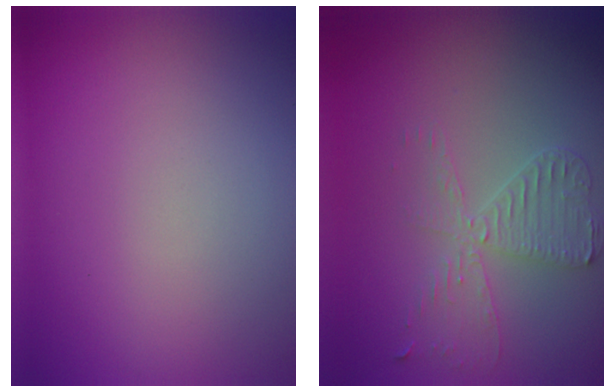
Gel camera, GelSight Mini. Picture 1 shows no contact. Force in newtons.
{"total": 3.3, "press": 2.8, "slide": 1.7}